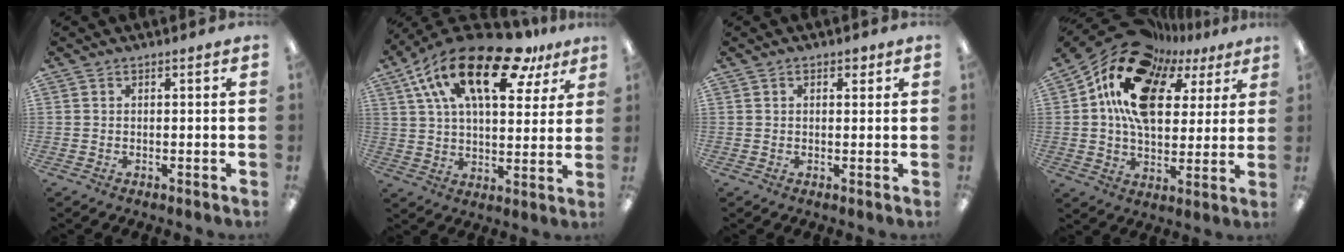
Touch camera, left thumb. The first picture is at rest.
{"total": 22.7, "force": [13.1, 9.7, 15.8], "torque": [-0.275, -0.057, 0.220]}
{"total": 1.7, "force": [0.8, 1.1, 1.1], "torque": [-0.006, -0.003, 0.010]}
{"total": 18.5, "force": [9.1, 11.7, 11.0], "torque": [-0.223, -0.041, 0.160]}